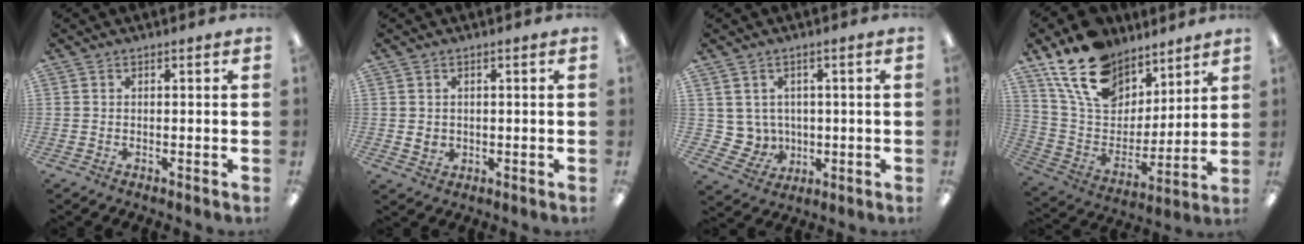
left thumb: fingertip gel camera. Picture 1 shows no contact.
{"total": 2.3, "force": [0.7, 2.0, 0.8], "torque": [-0.009, -0.001, 0.010]}
{"total": 5.6, "force": [2.1, 5.2, 0.3], "torque": [-0.023, -0.010, 0.048]}
{"total": 19.2, "force": [13.1, 11.5, 8.1], "torque": [-0.162, -0.070, 0.247]}